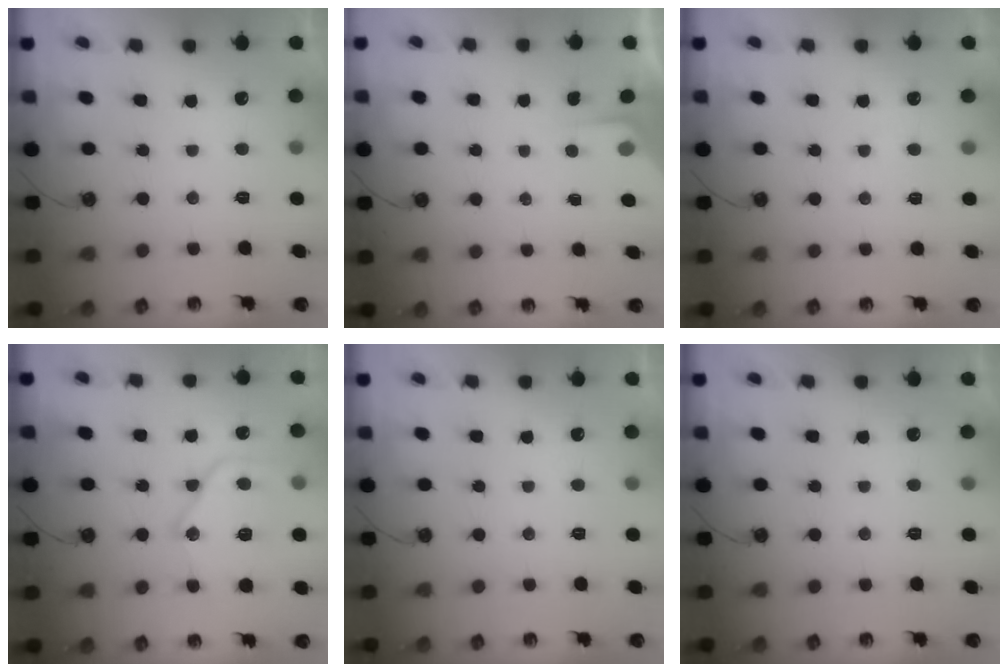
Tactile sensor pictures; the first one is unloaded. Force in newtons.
{"total": 2.4, "press": 2.3, "slide": 0.4}
{"total": 5.0, "press": 4.9, "slide": 0.6}
{"total": 17.2, "press": 17.1, "slide": 1.8}
{"total": 0.0}
{"total": 0.0}